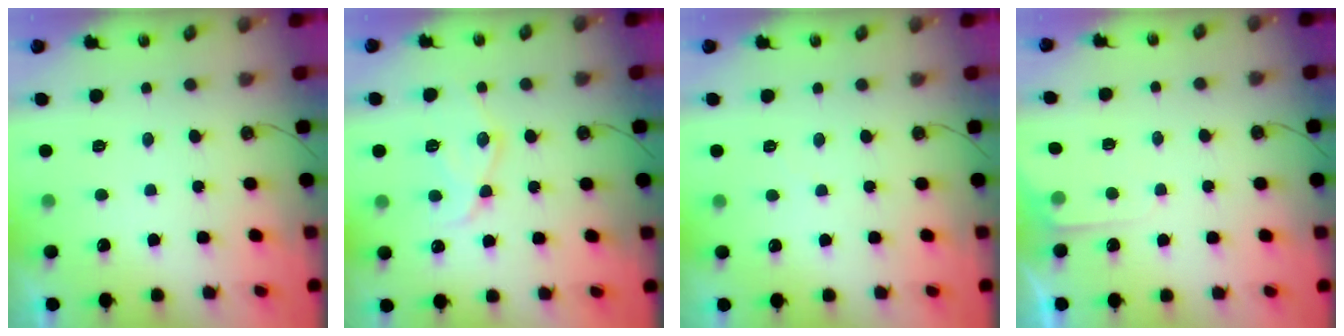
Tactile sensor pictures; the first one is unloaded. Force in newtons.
{"total": 12.7, "press": 12.7, "slide": 1.1}
{"total": 3.6, "press": 3.5, "slide": 0.6}
{"total": 4.0, "press": 3.9, "slide": 0.6}